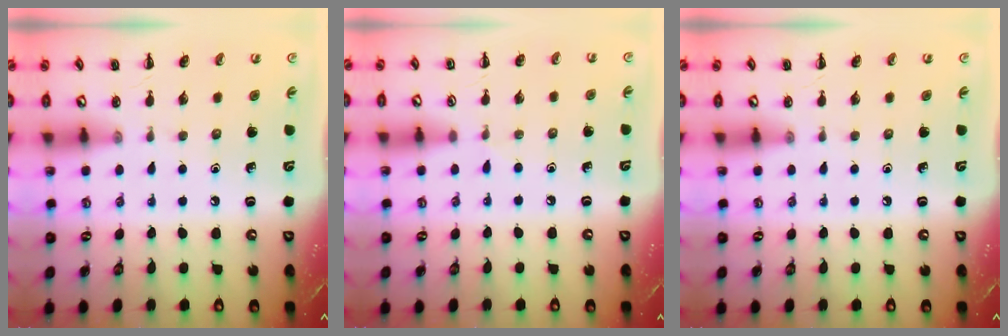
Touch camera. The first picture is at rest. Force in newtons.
{"total": 3.5, "press": 3.3, "slide": 1.4}
{"total": 0.0}